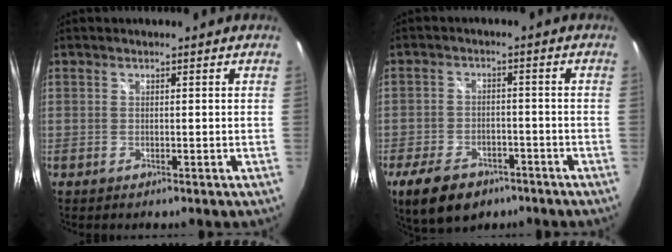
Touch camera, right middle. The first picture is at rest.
{"total": 11.8, "force": [-7.6, 6.7, 6.1], "torque": [-0.145, -0.010, -0.119]}